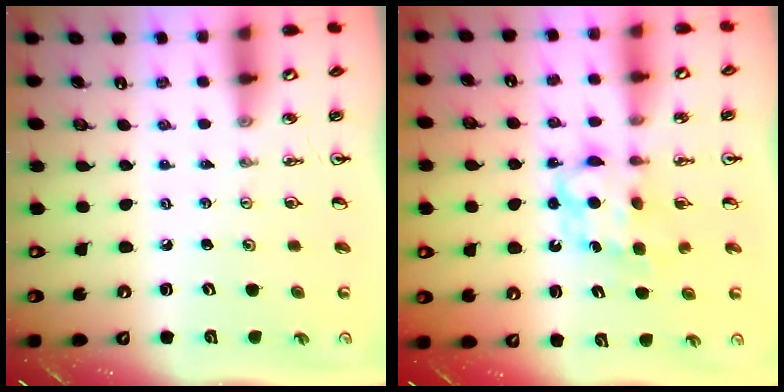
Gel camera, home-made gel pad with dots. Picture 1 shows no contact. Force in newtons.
{"total": 7.0, "press": 7.0, "slide": 0.4}